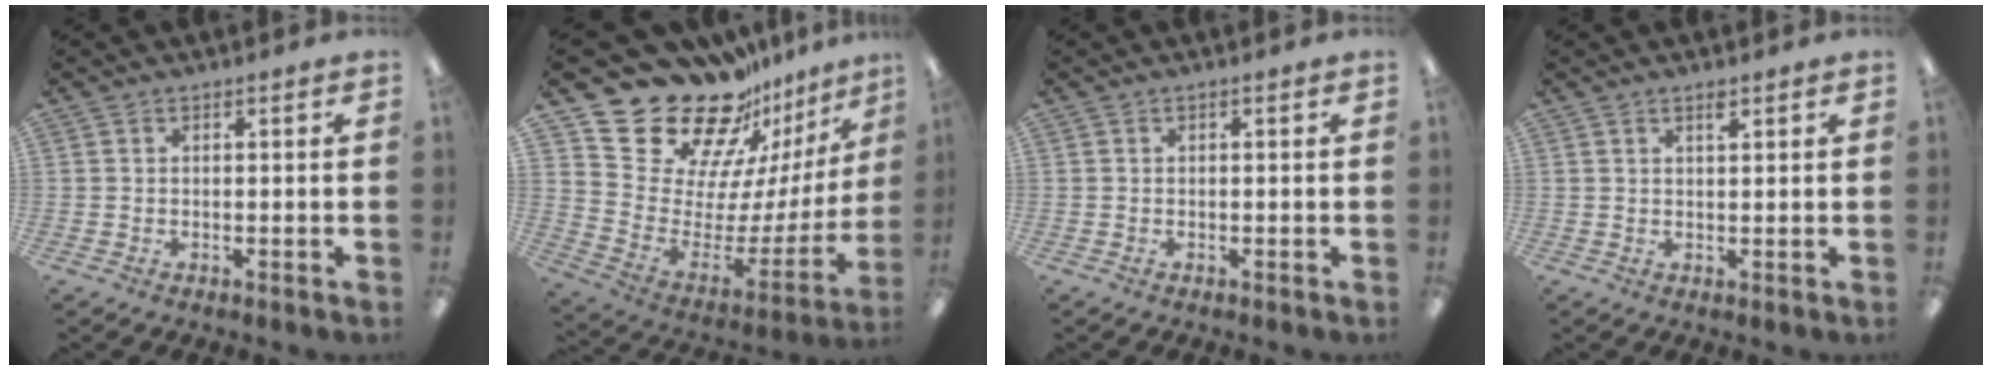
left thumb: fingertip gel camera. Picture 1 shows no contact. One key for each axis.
{"total": 24.9, "fx": 20.6, "fy": 11.2, "fz": 8.5, "tx": -0.135, "ty": -0.153, "tz": 0.383}
{"total": 0.0}
{"total": 1.9, "fx": 1.5, "fy": 0.4, "fz": 1.1, "tx": -0.017, "ty": -0.003, "tz": 0.024}